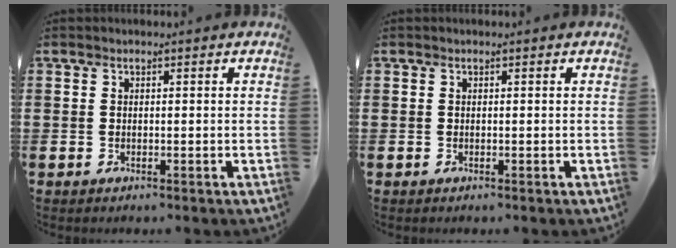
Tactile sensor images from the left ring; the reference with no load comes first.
{"total": 0.0}